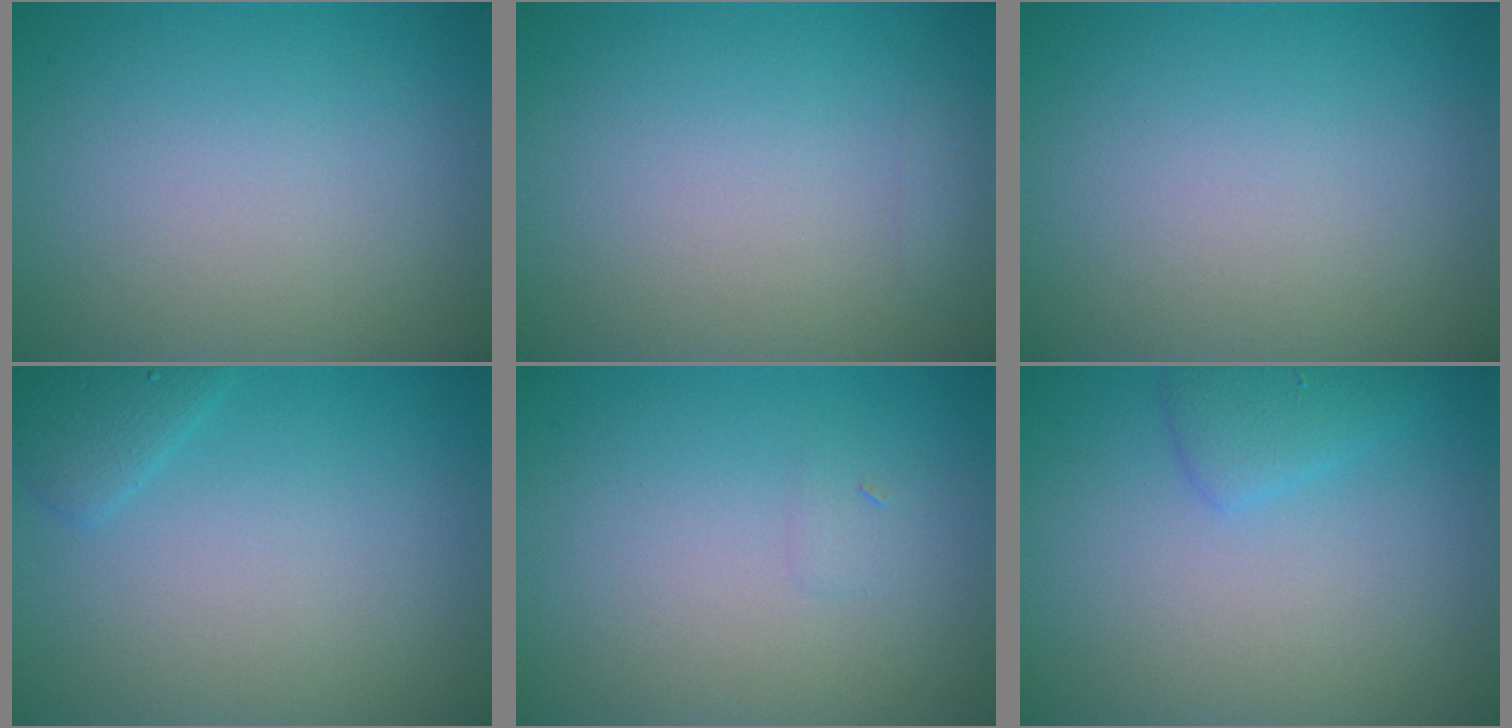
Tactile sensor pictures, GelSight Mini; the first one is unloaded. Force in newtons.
{"total": 0.7, "press": 0.7, "slide": 0.1}
{"total": 0.0}
{"total": 1.6, "press": 1.6, "slide": 0.1}
{"total": 0.5, "press": 0.5, "slide": 0.1}
{"total": 1.9, "press": 1.9, "slide": 0.0}